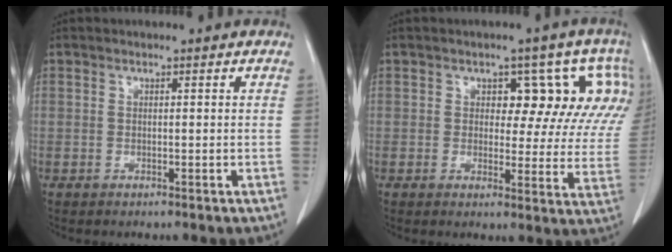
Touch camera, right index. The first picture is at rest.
{"total": 10.2, "force": [3.9, 5.7, 7.5], "torque": [-0.068, 0.016, 0.034]}